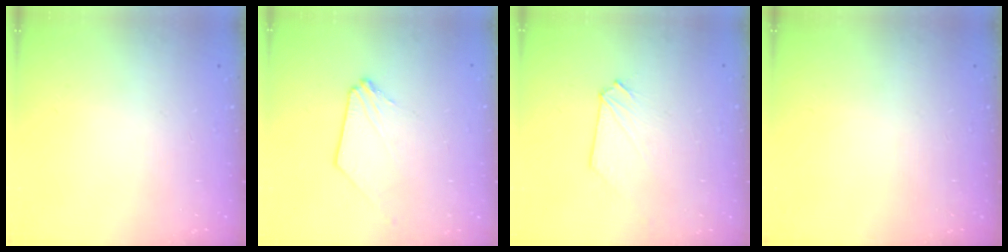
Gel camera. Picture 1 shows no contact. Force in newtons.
{"total": 0.6, "press": 0.6, "slide": 0.1}
{"total": 0.0}
{"total": 0.0}